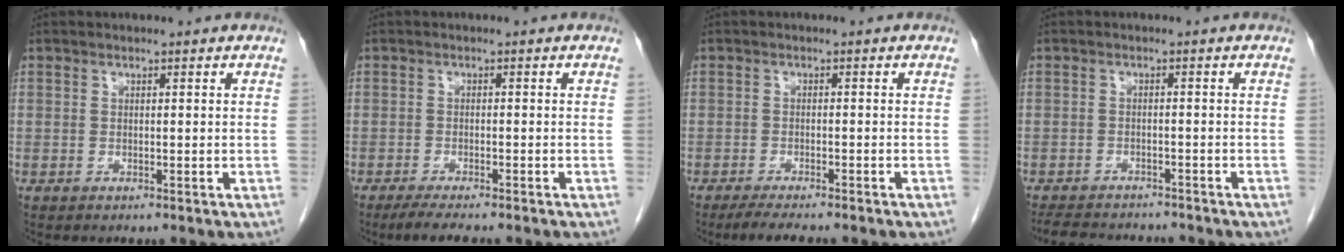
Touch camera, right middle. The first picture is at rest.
{"total": 4.8, "force": [-3.9, 0.4, 2.8], "torque": [-0.047, -0.012, -0.059]}
{"total": 5.1, "force": [-4.2, 0.3, 2.9], "torque": [-0.046, -0.012, -0.063]}
{"total": 9.1, "force": [-8.4, 2.4, 2.8], "torque": [-0.052, -0.002, -0.115]}